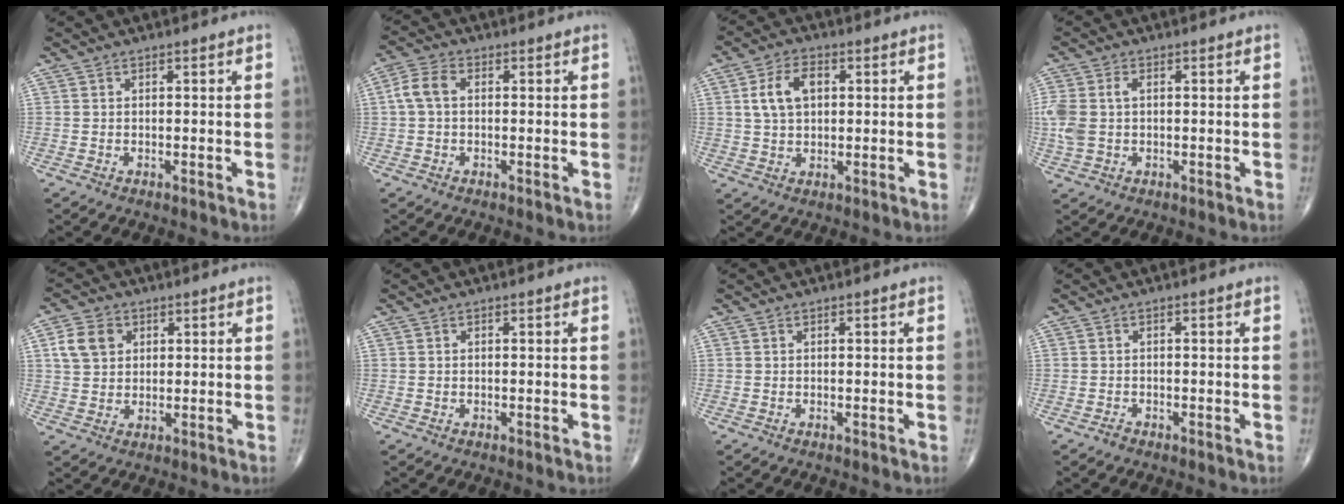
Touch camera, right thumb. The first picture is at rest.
{"total": 4.8, "force": [0.3, 3.1, 3.6], "torque": [-0.078, 0.015, -0.001]}
{"total": 7.4, "force": [1.7, 4.6, 5.6], "torque": [-0.098, 0.008, 0.030]}
{"total": 6.5, "force": [0.4, 4.4, 4.9], "torque": [-0.132, 0.018, 0.011]}
{"total": 6.8, "force": [2.2, 5.3, 3.6], "torque": [-0.051, 0.001, 0.039]}
{"total": 0.0}
{"total": 0.0}
{"total": 0.7, "force": [-0.6, 0.3, 0.1], "torque": [-0.003, 0.000, -0.016]}